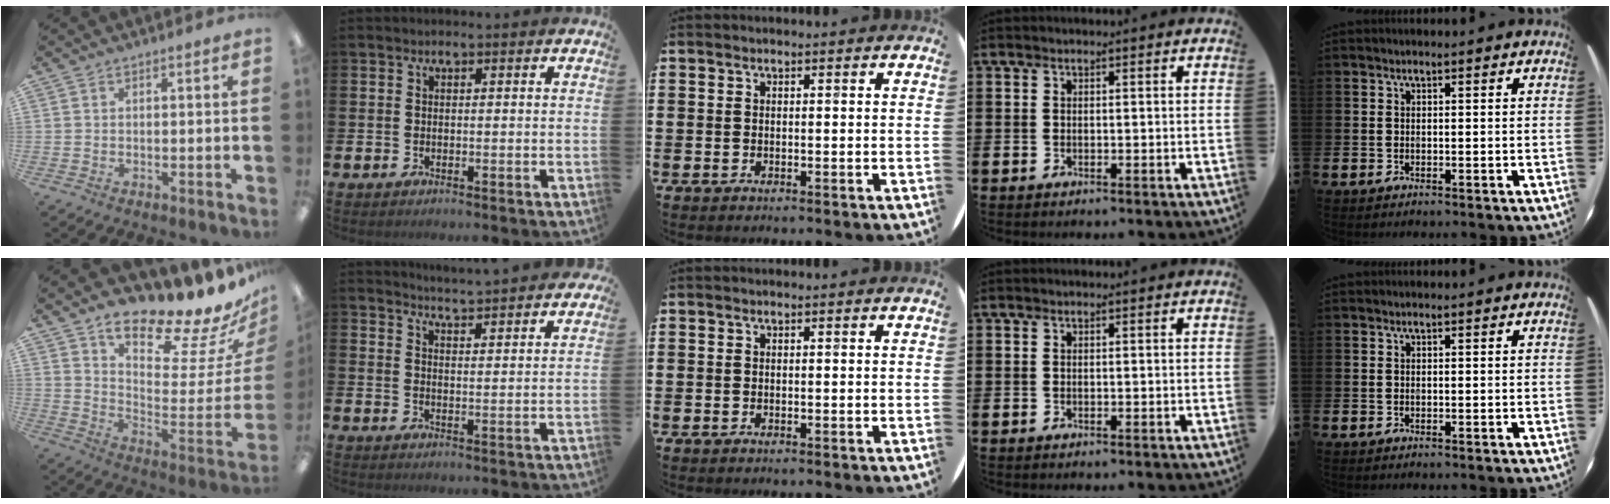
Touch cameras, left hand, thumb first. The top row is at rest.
{"thumb": {"total": 18.2, "force": [16.1, 3.9, 7.6], "torque": [-0.096, -0.144, 0.262]}, "index": {"total": 4.6, "force": [4.6, -0.4, -0.1], "torque": [-0.008, -0.036, 0.080]}}